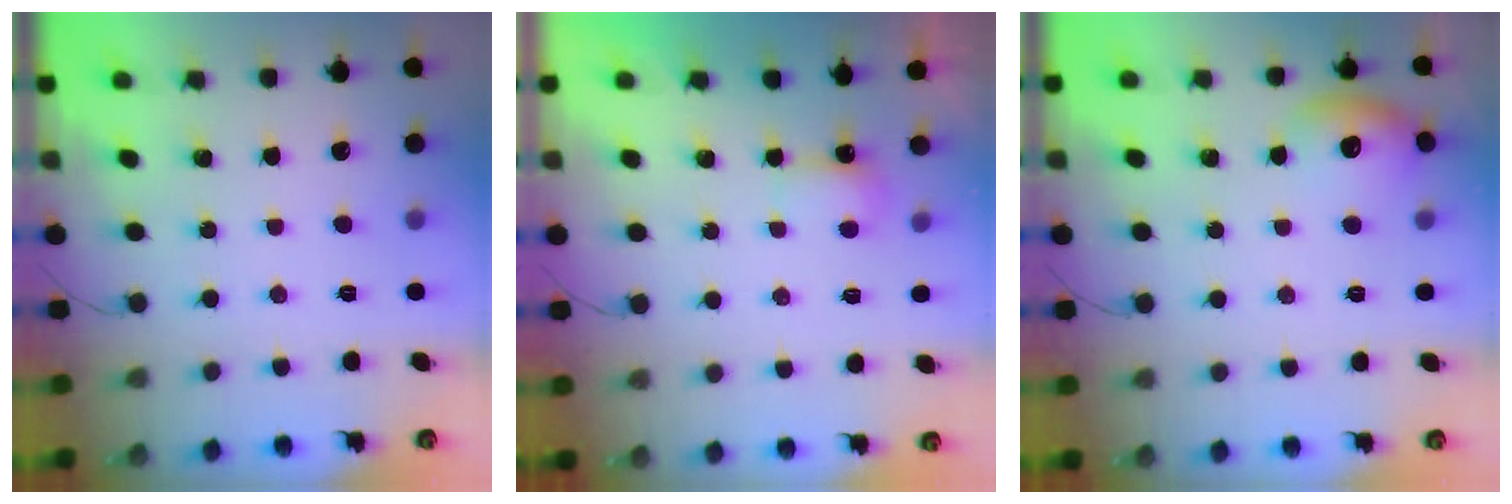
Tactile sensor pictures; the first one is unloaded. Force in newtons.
{"total": 3.3, "press": 3.1, "slide": 1.0}
{"total": 9.9, "press": 9.8, "slide": 1.2}